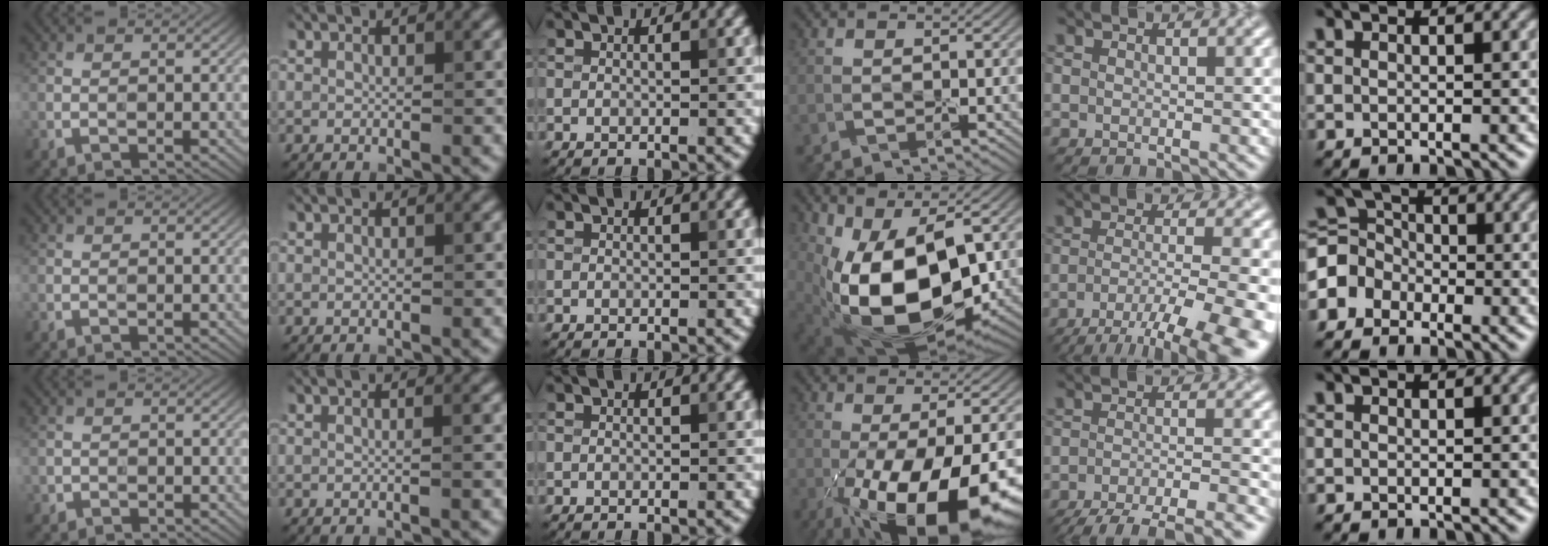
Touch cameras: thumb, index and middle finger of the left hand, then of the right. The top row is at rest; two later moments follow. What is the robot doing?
{"motion": "peel", "object": "sticker"}